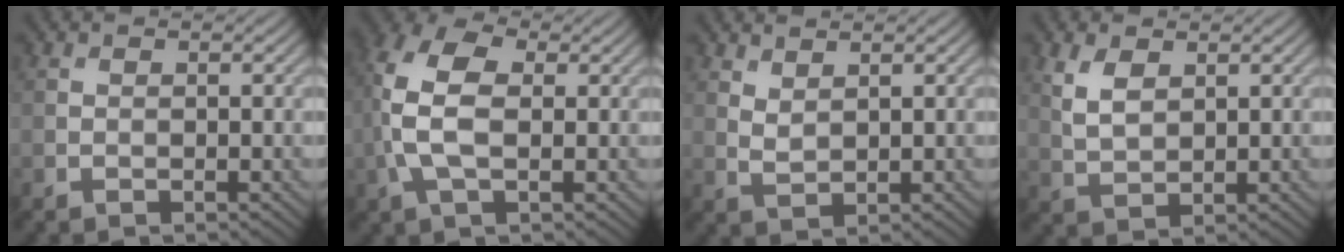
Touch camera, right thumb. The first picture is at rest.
{"total": 8.8, "force": [0.2, 4.9, 7.4], "torque": [-0.191, 0.017, -0.011]}
{"total": 2.0, "force": [1.7, 0.6, 1.0], "torque": [-0.027, -0.003, 0.041]}
{"total": 3.9, "force": [1.9, 2.1, 2.7], "torque": [-0.070, -0.002, 0.041]}